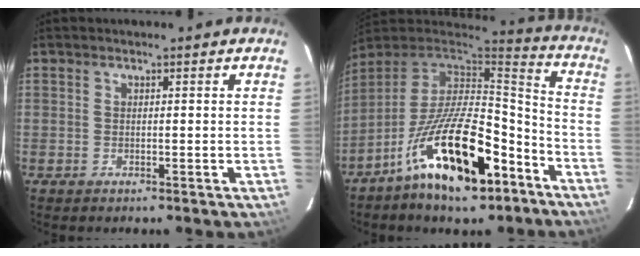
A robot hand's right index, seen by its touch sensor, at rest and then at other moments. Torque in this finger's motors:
{"motor_torque": [1.75, -0.38, 1.05, 0.21]}